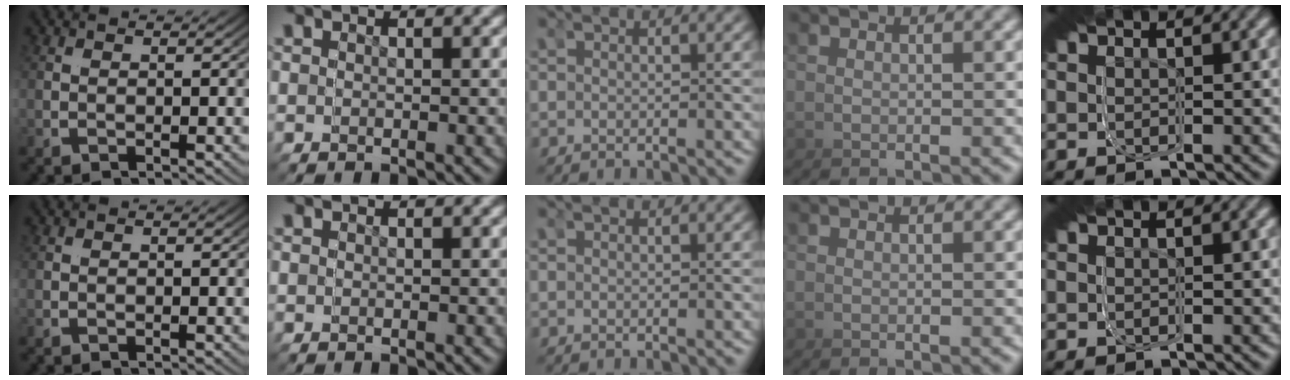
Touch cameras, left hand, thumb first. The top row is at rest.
{}